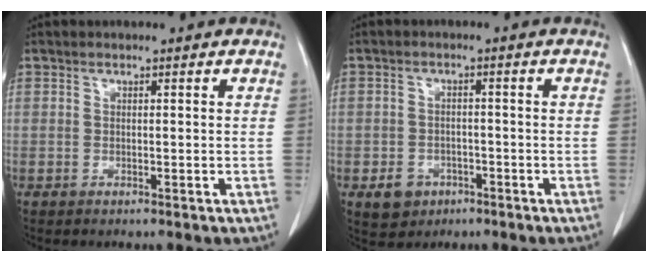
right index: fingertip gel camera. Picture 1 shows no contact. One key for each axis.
{"total": 4.2, "fx": -2.1, "fy": 3.4, "fz": 1.2, "tx": -0.016, "ty": 0.008, "tz": -0.025}